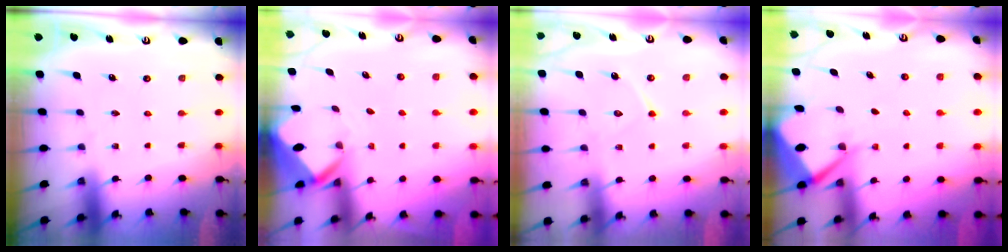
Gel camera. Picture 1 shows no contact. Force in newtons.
{"total": 3.2, "press": 3.2, "slide": 0.1}
{"total": 8.5, "press": 8.5, "slide": 0.8}
{"total": 5.5, "press": 5.5, "slide": 0.7}